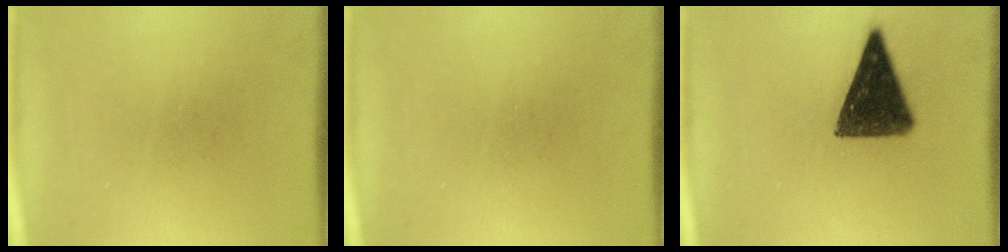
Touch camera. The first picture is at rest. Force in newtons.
{"total": 0.0}
{"total": 12.4}